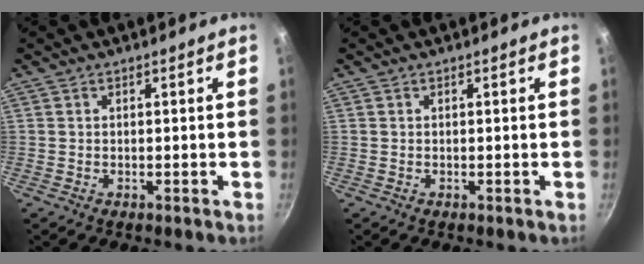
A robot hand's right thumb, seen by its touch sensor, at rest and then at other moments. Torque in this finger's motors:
{"motor_torque": [0.06, 0.01, -0.11, 0.29, 0.00]}